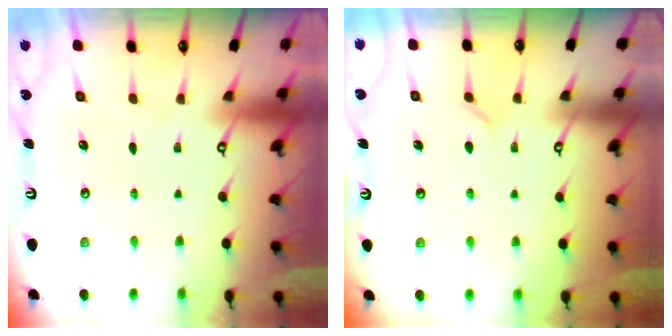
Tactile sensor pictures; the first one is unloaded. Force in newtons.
{"total": 4.3, "press": 4.2, "slide": 0.3}